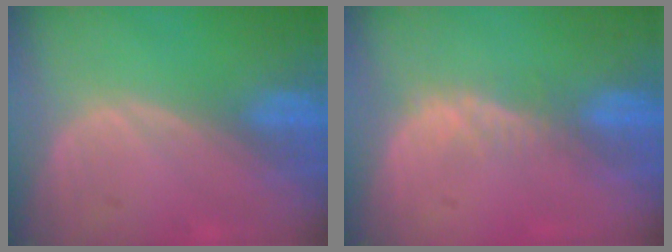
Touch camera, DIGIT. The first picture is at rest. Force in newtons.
{"total": 2.3, "press": 1.9, "slide": 1.4}